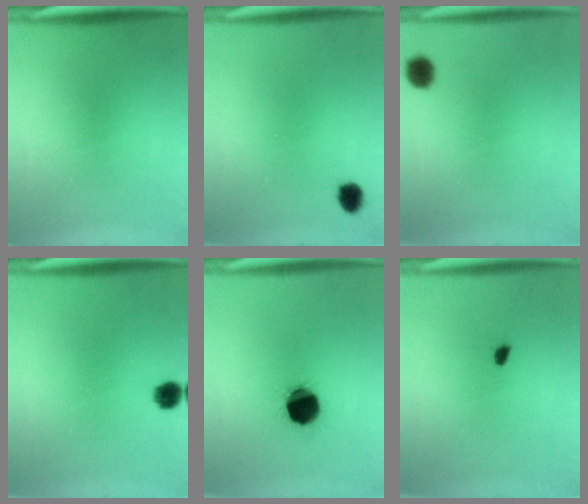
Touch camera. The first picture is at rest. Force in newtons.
{"total": 2.4}
{"total": 3.3}
{"total": 3.3}
{"total": 13.2}
{"total": 1.4}